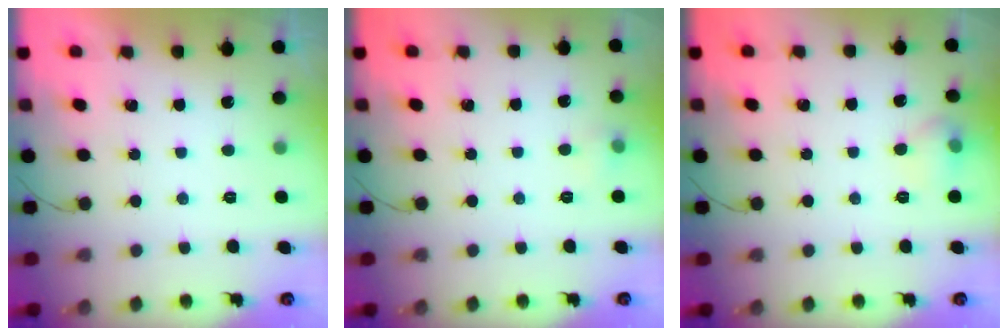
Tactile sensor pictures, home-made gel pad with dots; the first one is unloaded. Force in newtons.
{"total": 3.7, "press": 3.5, "slide": 1.0}
{"total": 5.8, "press": 5.6, "slide": 1.6}